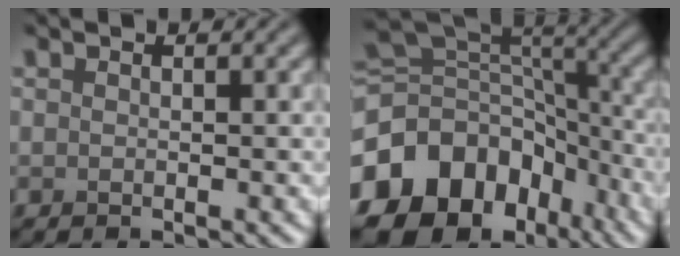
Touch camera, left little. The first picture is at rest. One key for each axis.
{"total": 15.3, "fx": -7.4, "fy": 11.3, "fz": 7.3, "tx": -0.170, "ty": 0.006, "tz": -0.119}